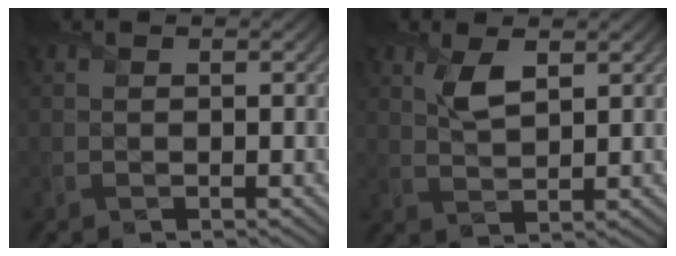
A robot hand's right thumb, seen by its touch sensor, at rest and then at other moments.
{"total": 3.7, "force": [2.0, 1.4, 2.8], "torque": [-0.062, 0.001, 0.038]}